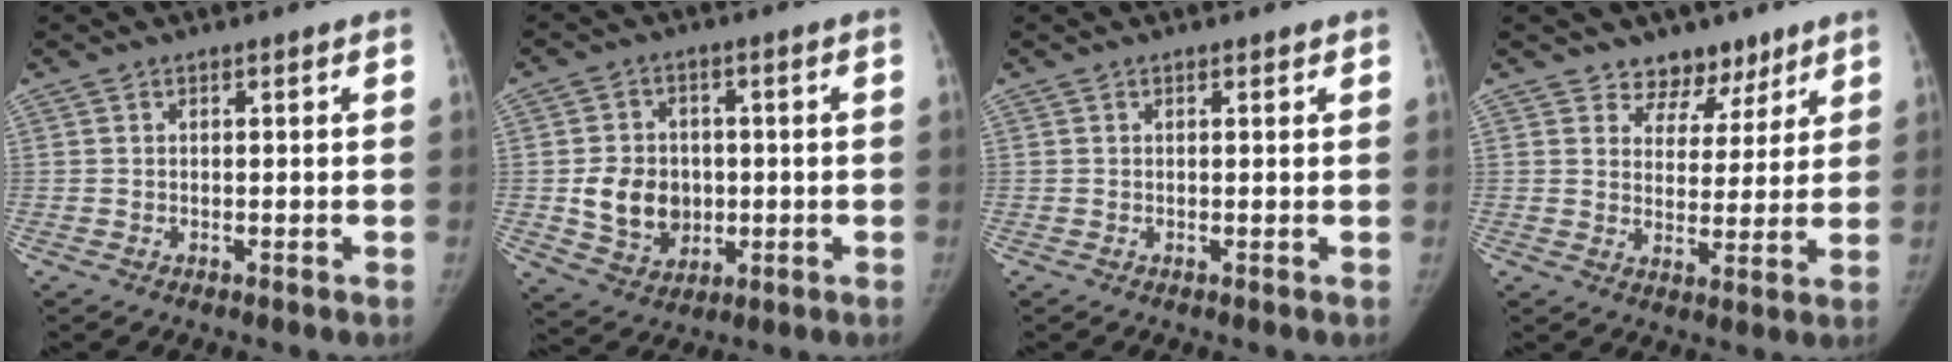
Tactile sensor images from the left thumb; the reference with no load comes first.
{"total": 10.3, "force": [-0.7, 8.6, 5.7], "torque": [-0.061, -0.001, 0.000]}
{"total": 0.6, "force": [0.4, 0.2, 0.3], "torque": [-0.006, -0.002, 0.004]}
{"total": 7.1, "force": [5.3, 4.7, 1.0], "torque": [0.034, -0.033, 0.084]}